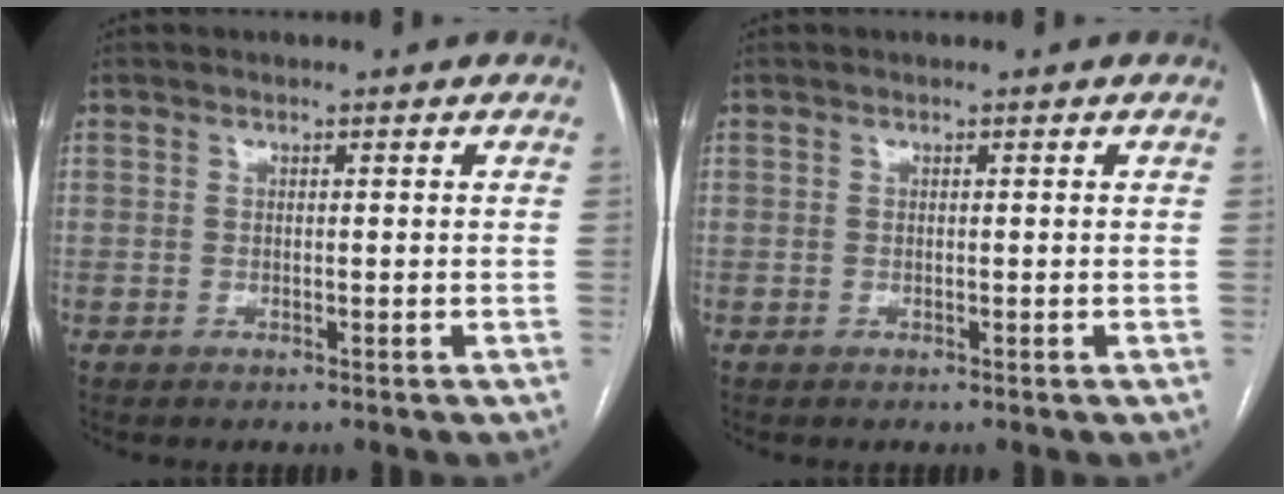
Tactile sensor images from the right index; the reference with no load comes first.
{"total": 0.0}